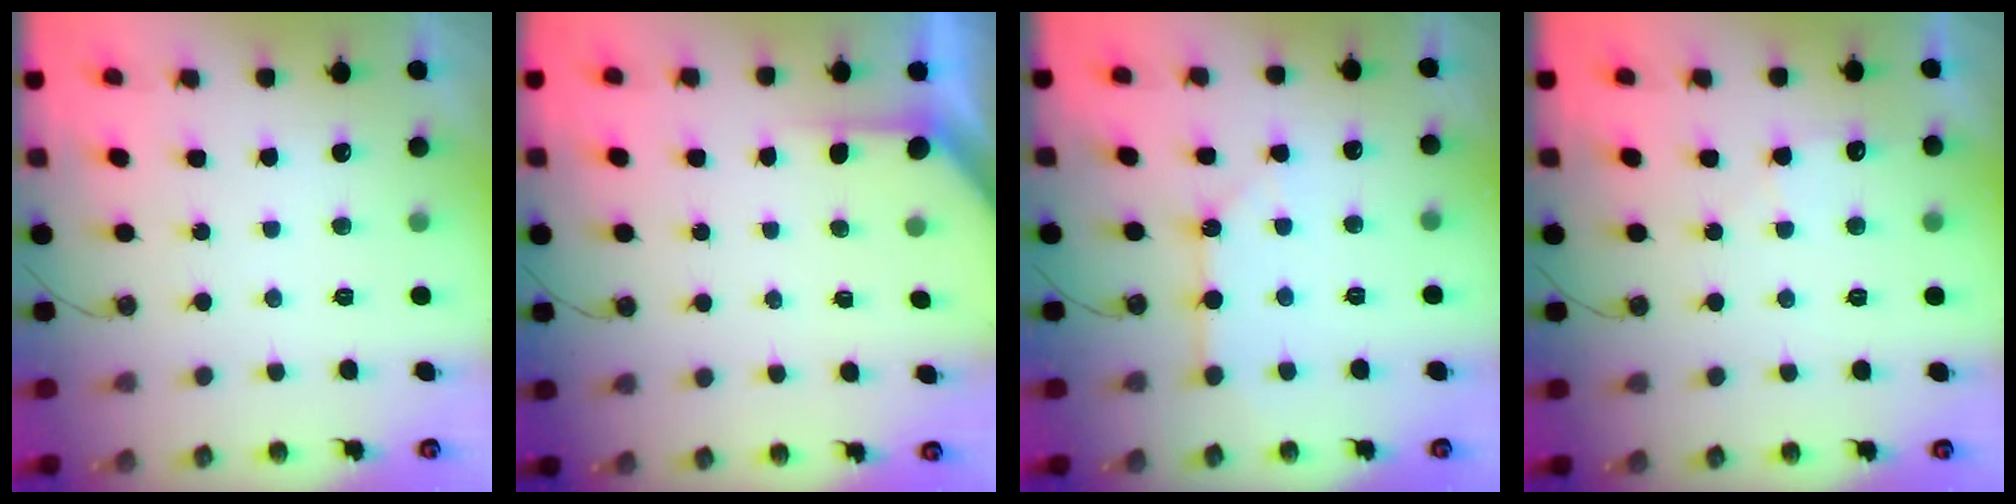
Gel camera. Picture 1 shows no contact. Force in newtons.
{"total": 2.3, "press": 2.3, "slide": 0.3}
{"total": 2.9, "press": 2.9, "slide": 0.5}
{"total": 4.6, "press": 4.5, "slide": 0.5}